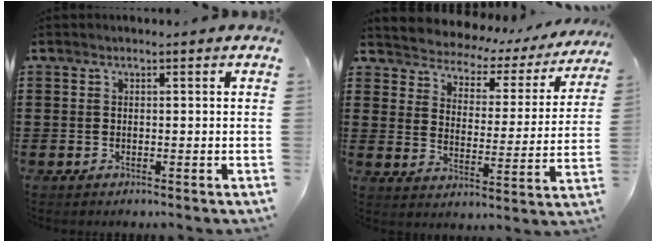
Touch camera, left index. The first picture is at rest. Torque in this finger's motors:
{"motor_torque": [2.14, 0.00, 0.84, 0.04]}